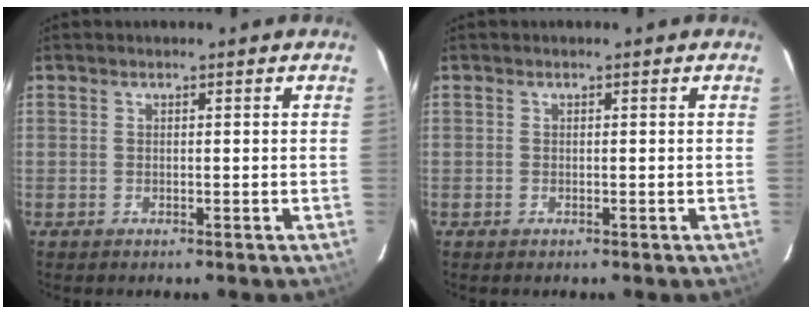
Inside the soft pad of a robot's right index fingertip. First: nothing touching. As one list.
[{"total": 0.0}]